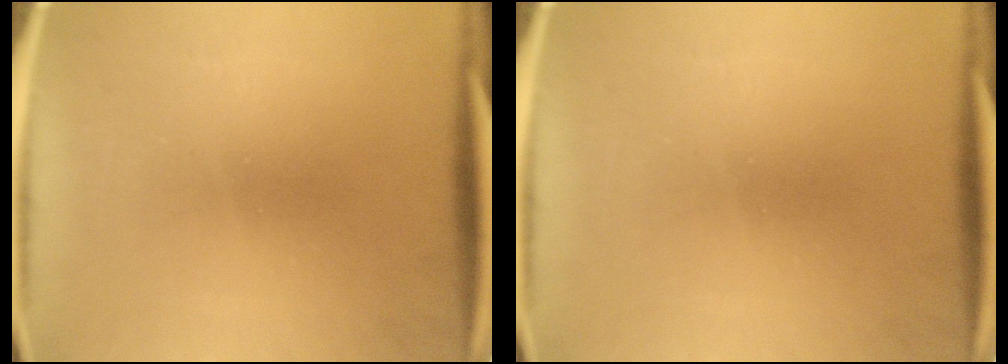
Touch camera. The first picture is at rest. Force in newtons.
{"total": 0.0}